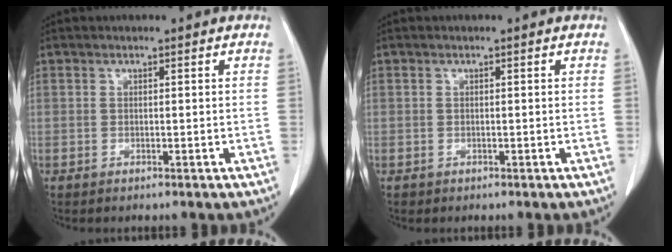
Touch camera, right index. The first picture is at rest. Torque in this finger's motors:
{"motor_torque": [-0.53, -0.10, -1.00, -0.21]}